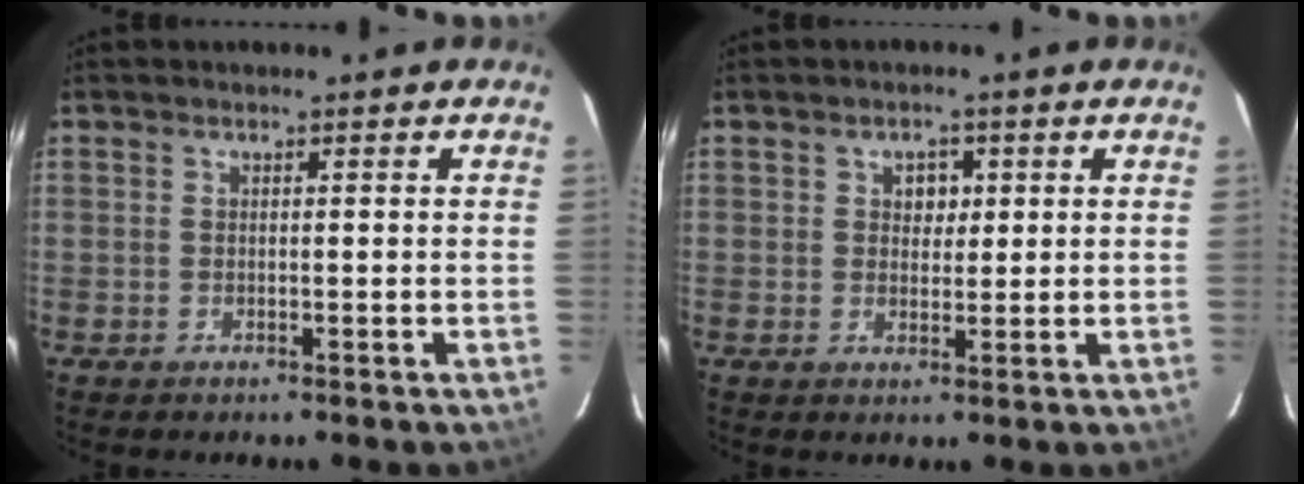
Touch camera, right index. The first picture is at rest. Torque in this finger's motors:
{"motor_torque": [0.02, 0.00, 0.03, 0.03]}